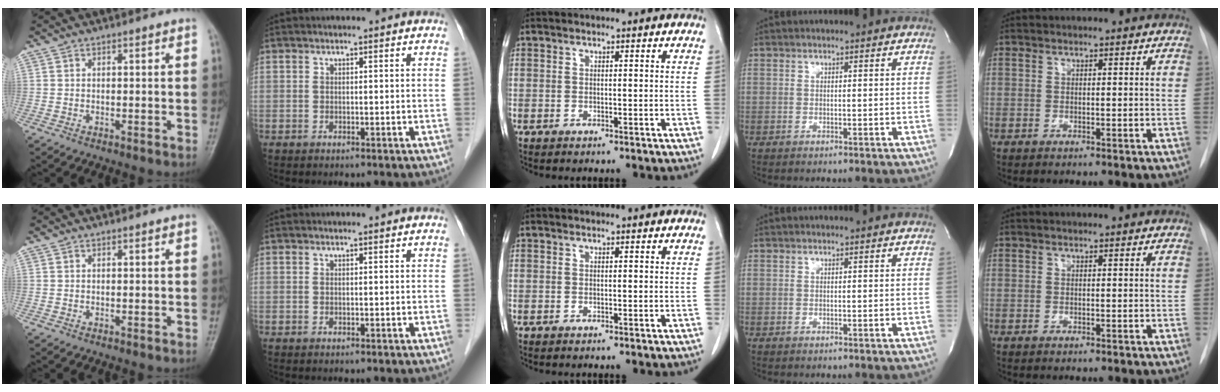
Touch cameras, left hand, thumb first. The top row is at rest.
{}